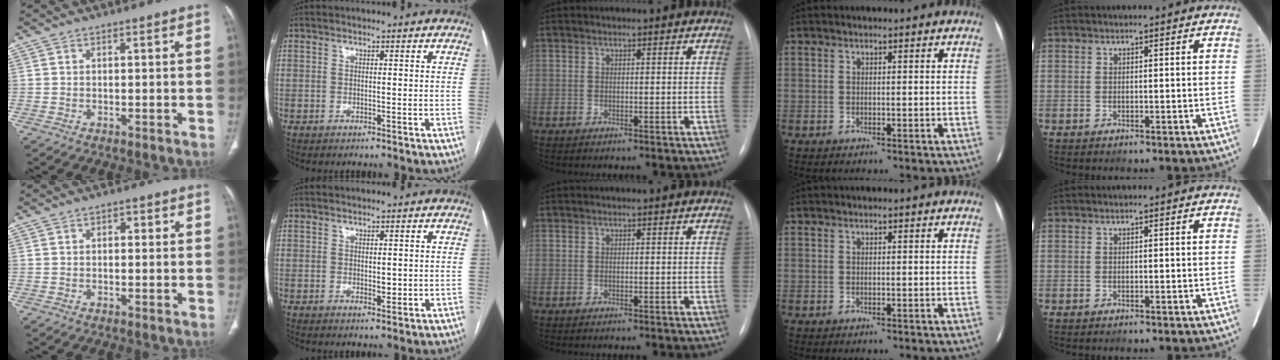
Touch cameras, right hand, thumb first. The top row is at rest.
{"thumb": {"total": 1.5, "force": [0.5, 1.0, 1.0], "torque": [-0.010, 0.003, 0.006]}, "index": {"total": 2.0, "force": [0.1, 1.0, 1.8], "torque": [-0.025, -0.005, 0.005]}}